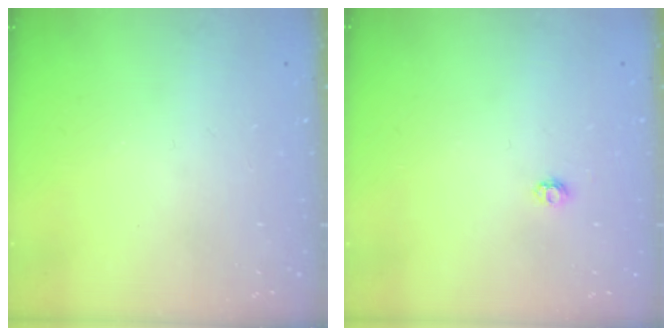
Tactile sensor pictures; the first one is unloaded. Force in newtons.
{"total": 2.9, "press": 2.9, "slide": 0.4}